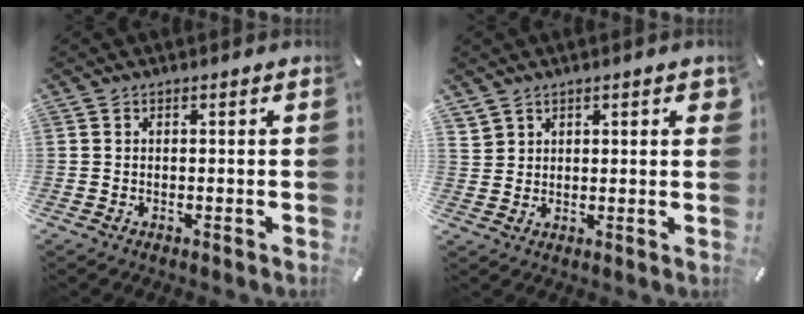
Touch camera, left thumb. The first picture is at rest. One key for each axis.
{"total": 2.8, "fx": 2.1, "fy": 1.8, "fz": 0.2, "tx": -0.004, "ty": -0.005, "tz": 0.039}